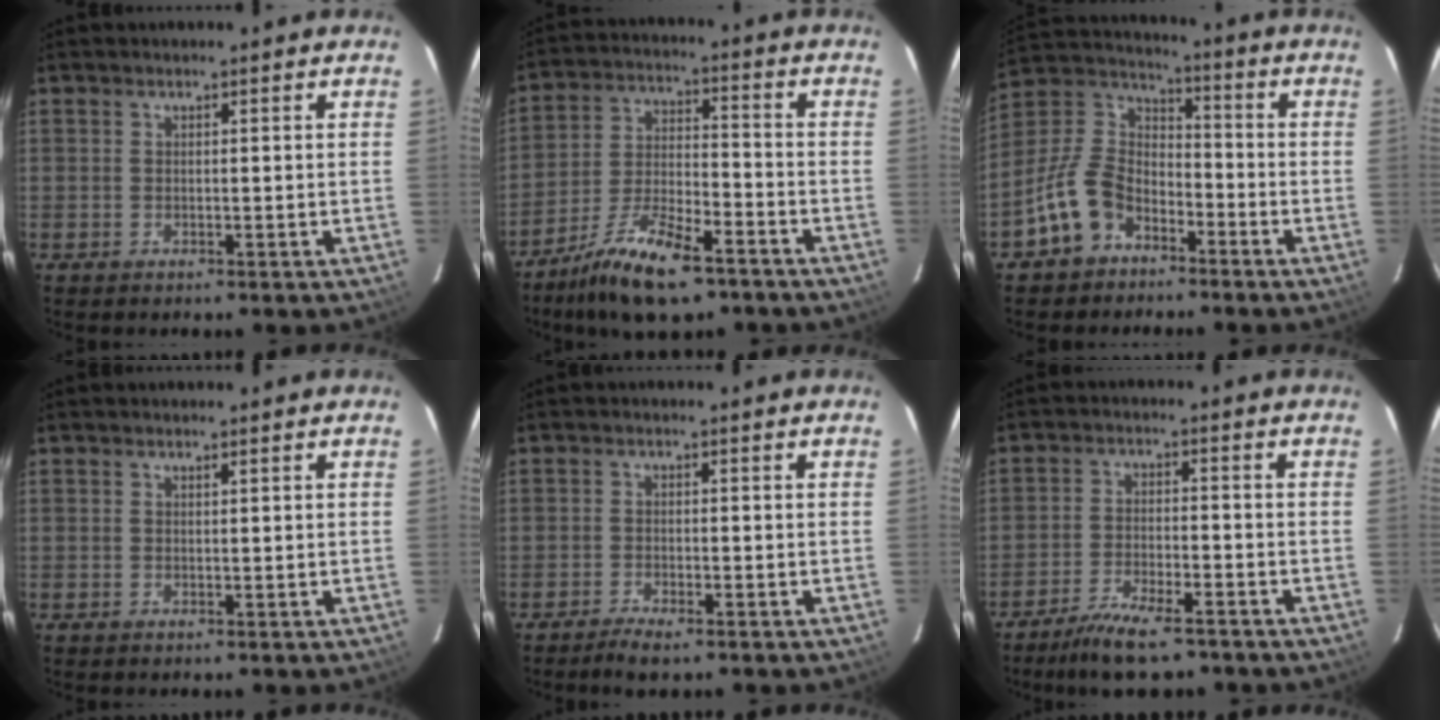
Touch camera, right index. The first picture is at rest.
{"total": 14.2, "force": [-10.1, 4.6, 8.9], "torque": [-0.186, -0.015, -0.185]}
{"total": 12.1, "force": [-7.1, 8.2, 5.4], "torque": [-0.128, 0.032, -0.129]}
{"total": 0.0}
{"total": 3.2, "force": [-2.5, 0.7, 1.8], "torque": [-0.051, -0.005, -0.050]}
{"total": 9.6, "force": [-7.7, 2.5, 5.1], "torque": [-0.117, -0.015, -0.134]}